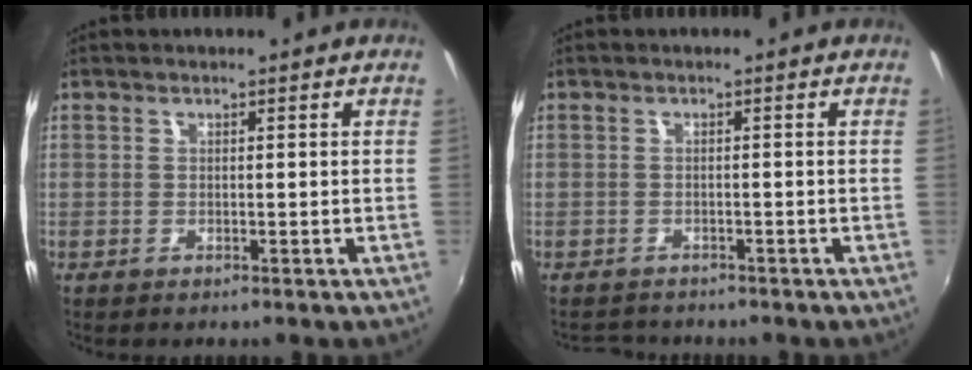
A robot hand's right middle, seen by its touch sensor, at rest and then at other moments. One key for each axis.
{"total": 3.3, "fx": -3.1, "fy": 1.0, "fz": 0.4, "tx": -0.017, "ty": -0.006, "tz": -0.051}